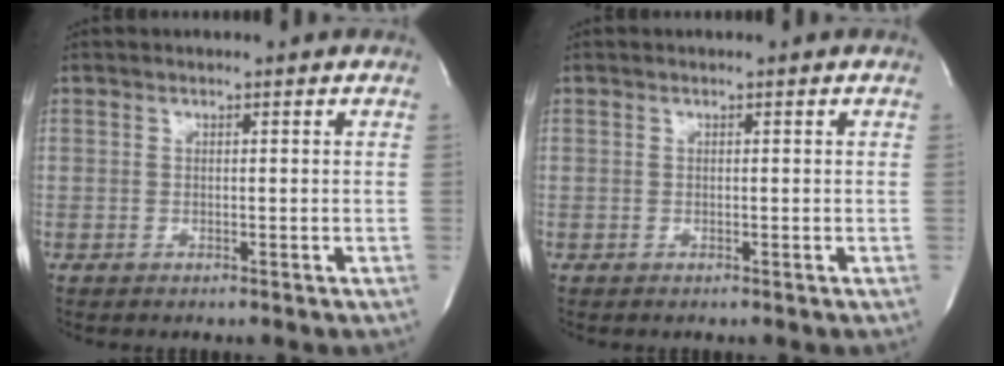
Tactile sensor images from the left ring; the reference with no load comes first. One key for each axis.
{"total": 0.0}